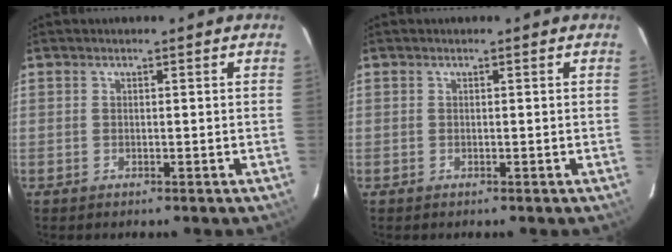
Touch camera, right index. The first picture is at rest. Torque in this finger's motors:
{"motor_torque": [-0.09, 0.06, 0.03, 0.01]}